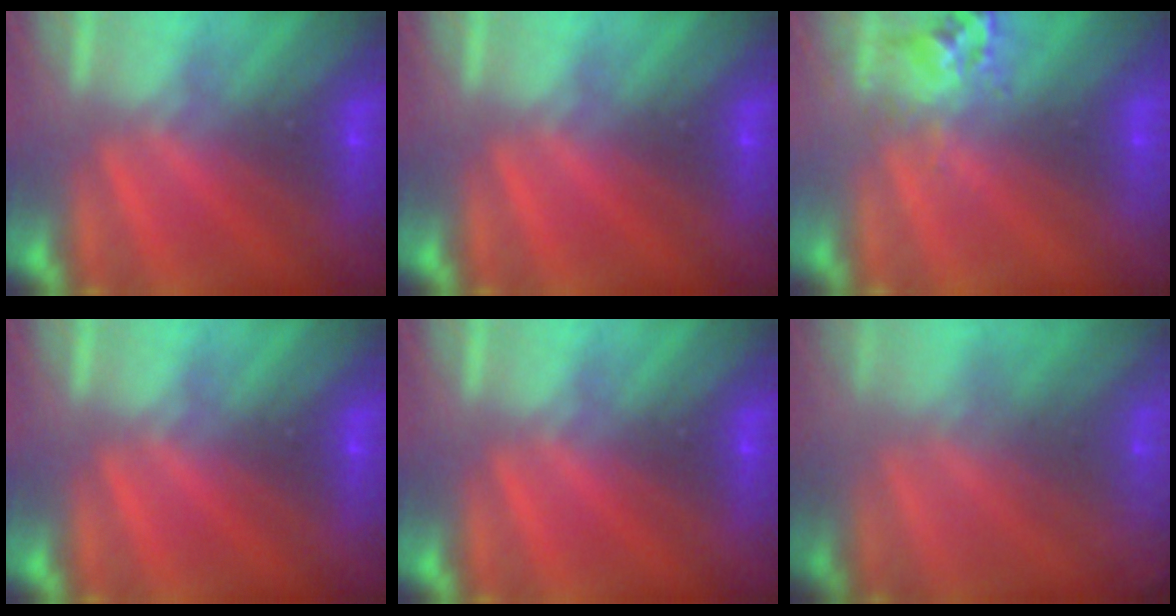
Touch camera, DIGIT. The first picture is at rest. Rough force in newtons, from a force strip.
{"total": 0.0}
{"total": 2.5}
{"total": 0.0}
{"total": 0.0}
{"total": 6.9}